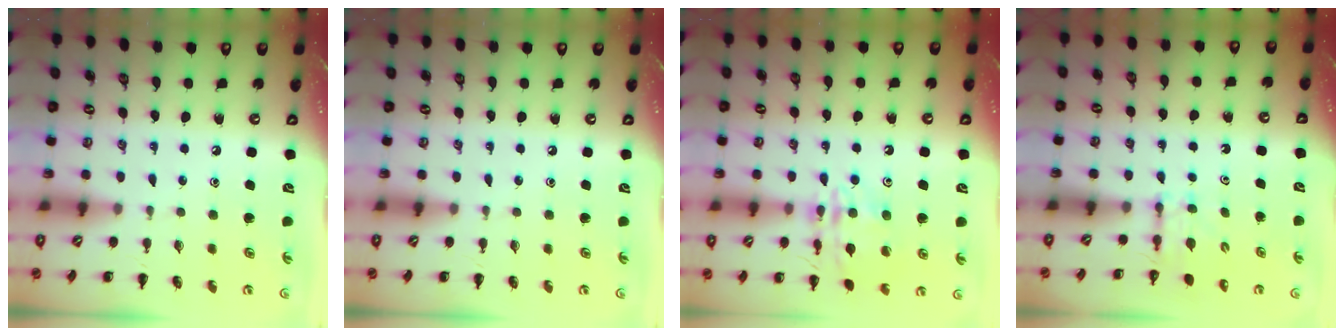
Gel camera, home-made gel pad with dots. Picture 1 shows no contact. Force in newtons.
{"total": 0.0}
{"total": 14.0, "press": 13.9, "slide": 1.3}
{"total": 2.7, "press": 2.5, "slide": 1.1}